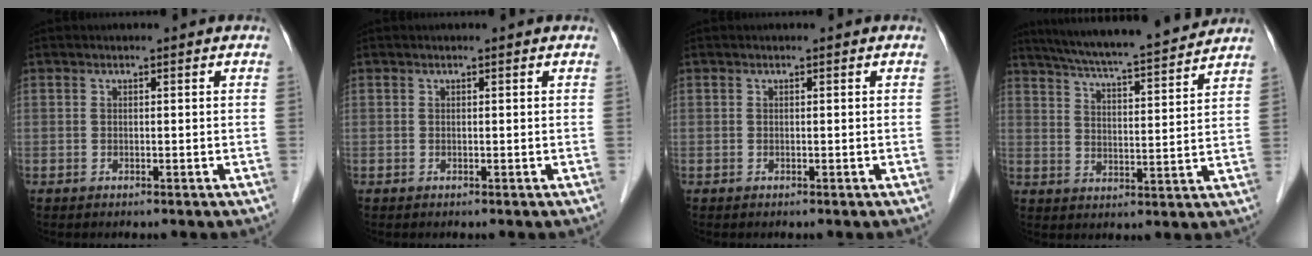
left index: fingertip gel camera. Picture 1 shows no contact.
{"total": 0.0}
{"total": 0.0}
{"total": 16.4, "force": [14.9, 0.2, 6.9], "torque": [-0.119, 0.009, 0.218]}